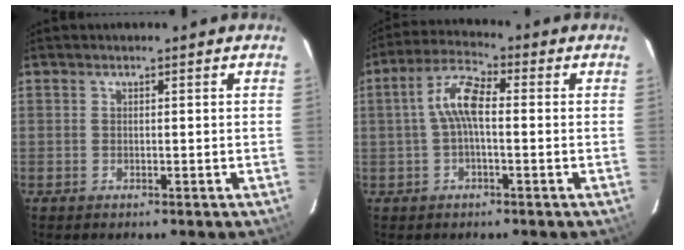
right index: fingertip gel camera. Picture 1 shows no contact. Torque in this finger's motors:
{"motor_torque": [0.77, -0.29, 0.50, 0.14]}